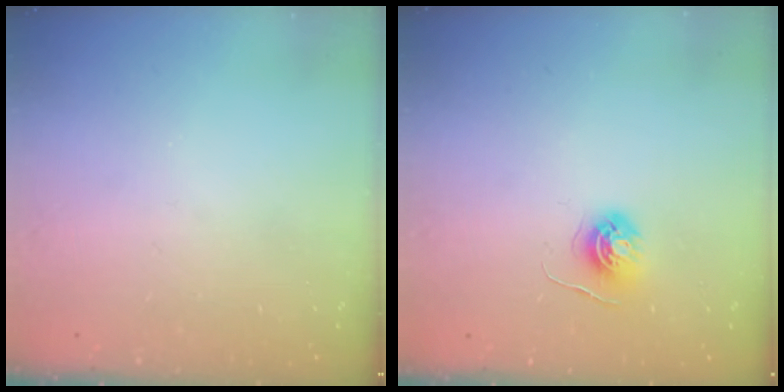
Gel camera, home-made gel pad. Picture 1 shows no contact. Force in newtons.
{"total": 5.3, "press": 5.3, "slide": 0.5}